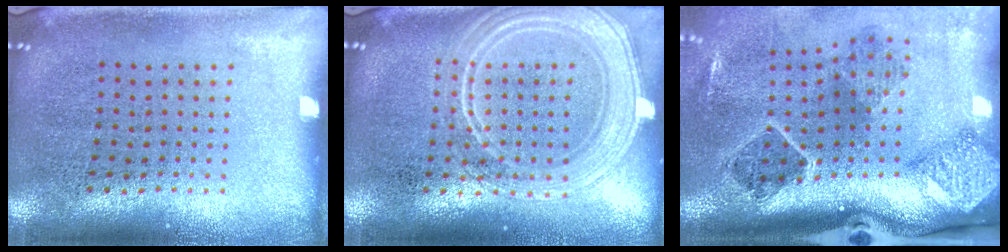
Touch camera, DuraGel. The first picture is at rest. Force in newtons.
{"total": 2.3, "press": 2.3, "slide": 0.4}
{"total": 3.0, "press": 1.9, "slide": 2.3}